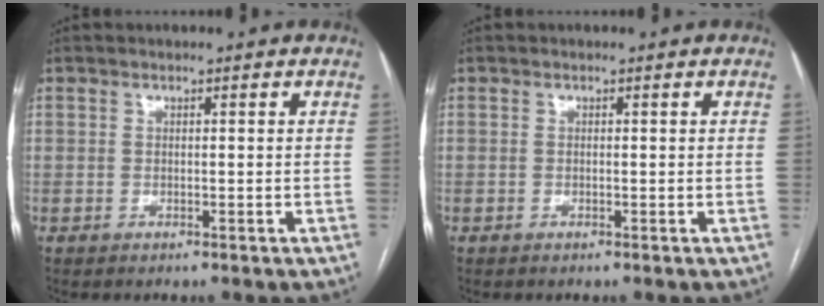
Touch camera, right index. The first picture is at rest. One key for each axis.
{"total": 0.0}